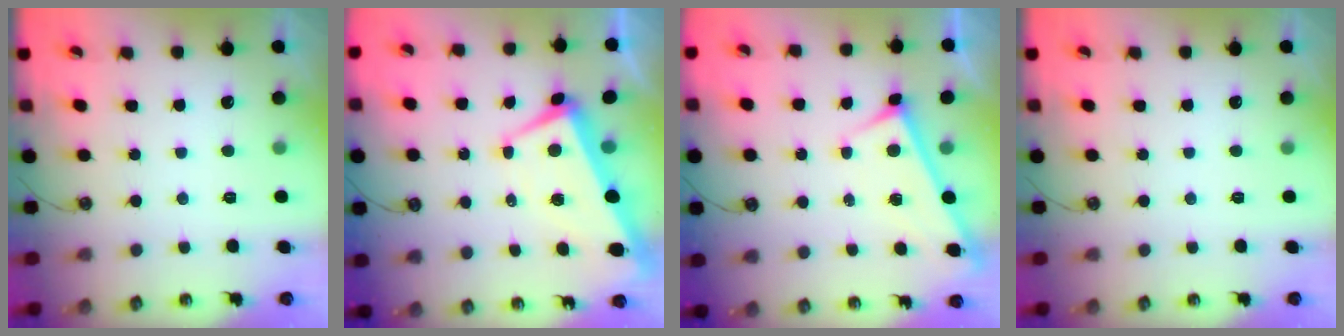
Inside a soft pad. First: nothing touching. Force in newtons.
{"total": 2.0, "press": 1.6, "slide": 1.2}
{"total": 3.2, "press": 3.2, "slide": 0.4}
{"total": 0.0}